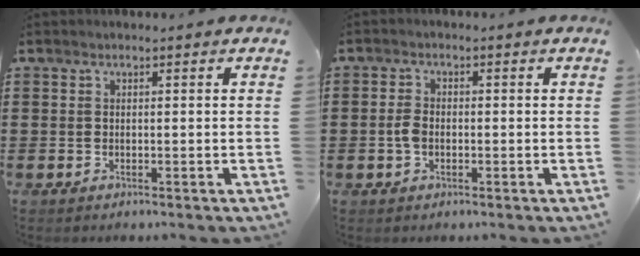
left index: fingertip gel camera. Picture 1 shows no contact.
{"total": 2.6, "force": [-0.5, 1.5, 2.0], "torque": [-0.055, -0.002, -0.013]}